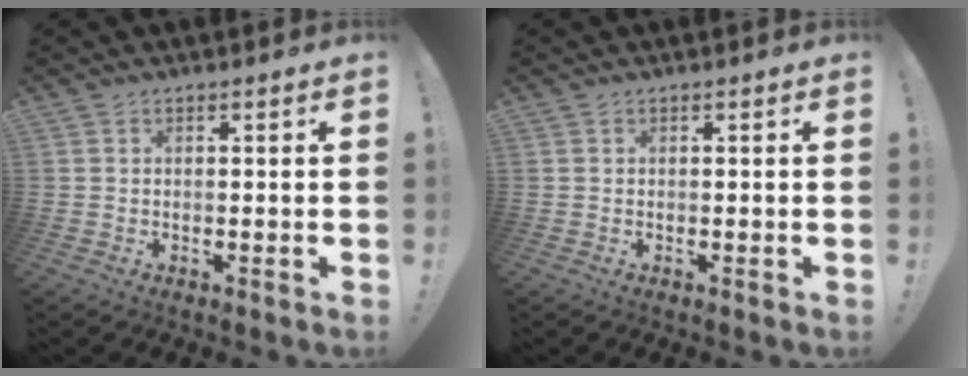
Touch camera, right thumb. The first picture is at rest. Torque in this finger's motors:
{"motor_torque": [0.02, 0.01, -0.06, 0.04, 0.00]}